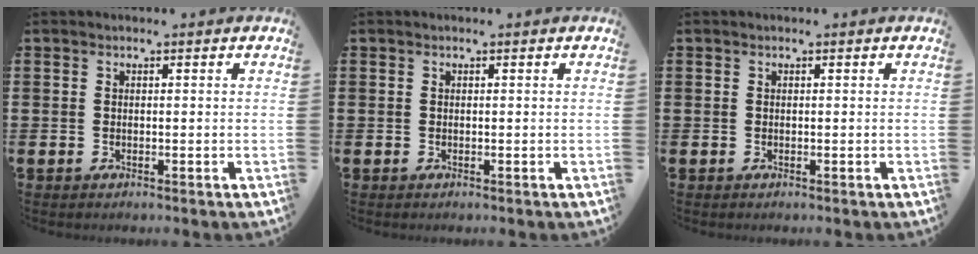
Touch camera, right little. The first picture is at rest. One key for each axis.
{"total": 0.0}
{"total": 0.0}